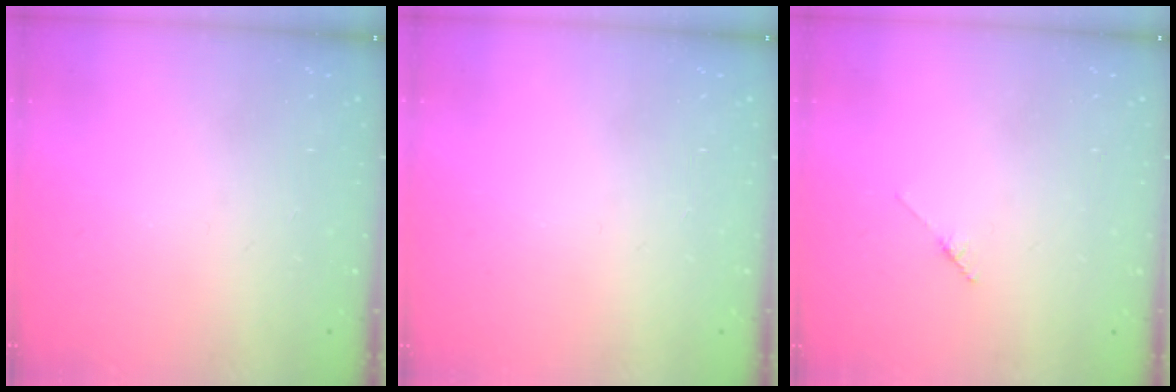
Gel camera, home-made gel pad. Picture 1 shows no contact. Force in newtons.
{"total": 0.0}
{"total": 1.7, "press": 1.6, "slide": 0.2}